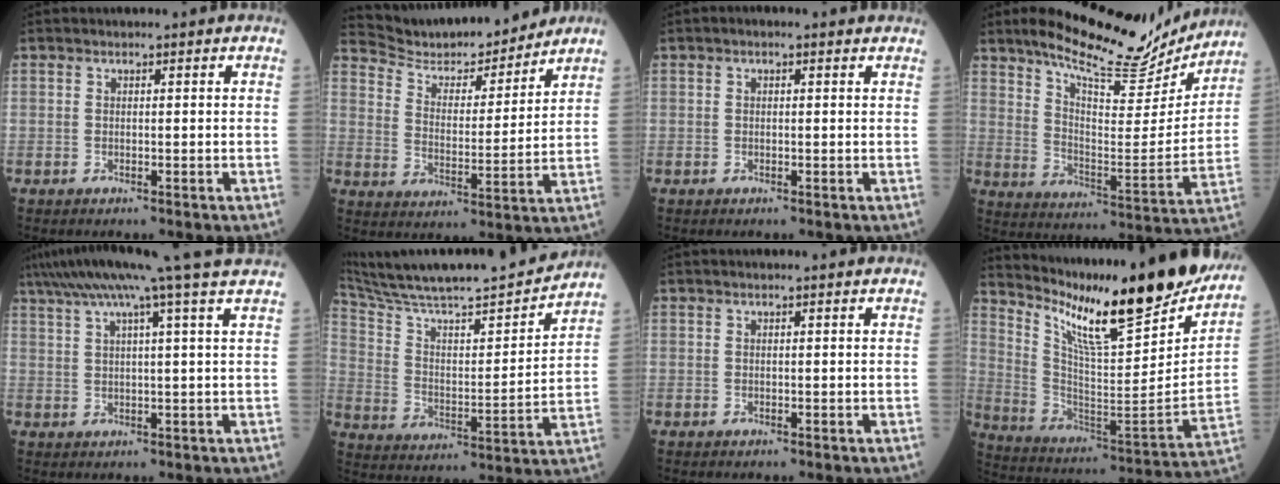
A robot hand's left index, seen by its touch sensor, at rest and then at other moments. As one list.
[{"total": 13.9, "force": [13.2, 2.0, 3.7], "torque": [-0.068, -0.003, 0.215]}, {"total": 1.3, "force": [0.7, 0.4, 1.0], "torque": [-0.021, 0.014, 0.005]}, {"total": 18.8, "force": [16.6, 3.9, 8.1], "torque": [-0.127, -0.018, 0.242]}, {"total": 14.0, "force": [11.0, -2.6, 8.4], "torque": [-0.142, 0.013, 0.148]}, {"total": 23.8, "force": [21.8, 1.3, 9.6], "torque": [-0.172, -0.017, 0.335]}, {"total": 0.7, "force": [0.5, -0.1, 0.5], "torque": [-0.010, 0.004, 0.008]}, {"total": 26.3, "force": [21.2, 2.7, 15.4], "torque": [-0.257, -0.068, 0.317]}]